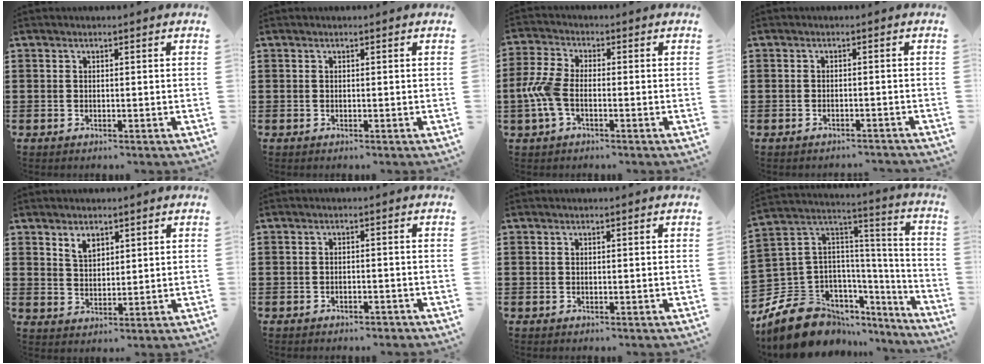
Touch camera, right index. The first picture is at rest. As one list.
[{"total": 0.0}, {"total": 6.3, "force": [-1.6, 3.1, 5.2], "torque": [-0.141, -0.008, -0.040]}, {"total": 1.2, "force": [-1.1, 0.1, 0.3], "torque": [-0.010, -0.001, -0.022]}, {"total": 3.1, "force": [2.2, 1.8, 1.3], "torque": [-0.031, 0.004, 0.042]}, {"total": 1.3, "force": [-1.3, 0.2, 0.2], "torque": [-0.009, -0.001, -0.026]}, {"total": 0.0}, {"total": 14.0, "force": [-9.8, 8.6, 5.0], "torque": [-0.127, 0.018, -0.172]}]